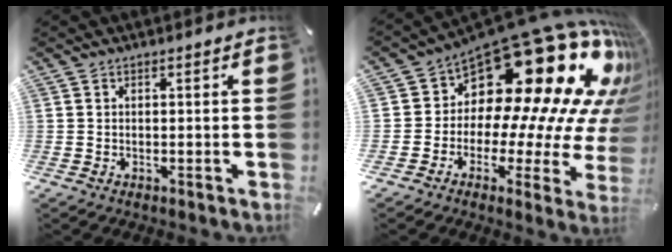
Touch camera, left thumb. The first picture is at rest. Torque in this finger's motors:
{"motor_torque": [1.97, 1.98, 2.01, -0.17, 0.14]}